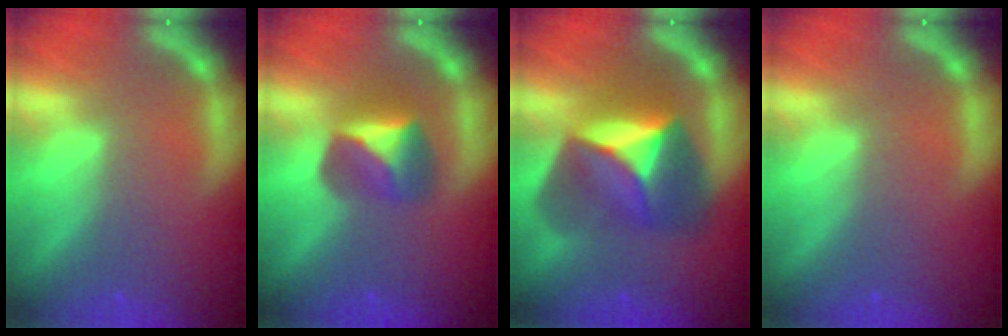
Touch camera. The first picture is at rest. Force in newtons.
{"total": 3.9}
{"total": 8.5}
{"total": 0.0}